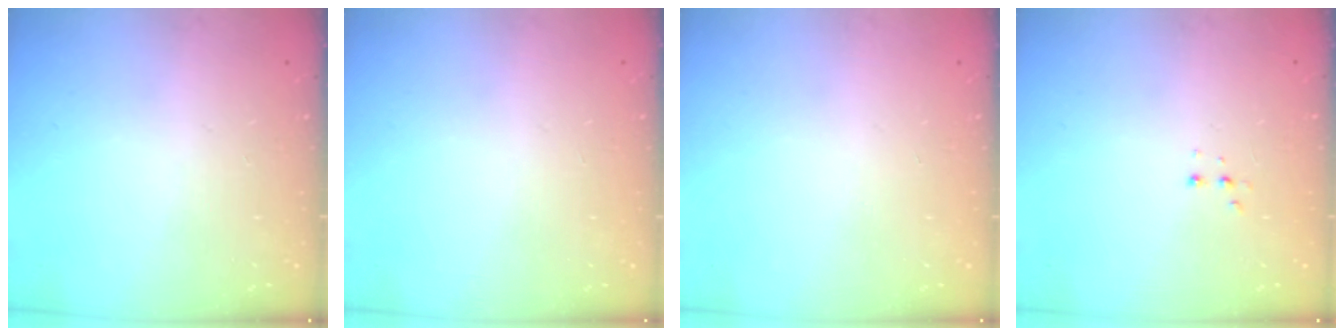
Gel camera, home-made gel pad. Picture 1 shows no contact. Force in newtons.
{"total": 0.0}
{"total": 0.0}
{"total": 3.0, "press": 2.9, "slide": 0.7}